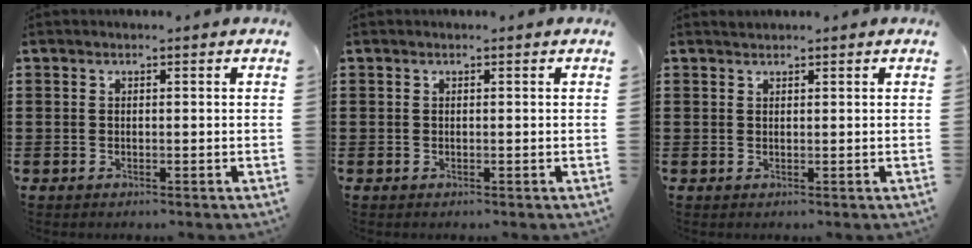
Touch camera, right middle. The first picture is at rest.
{"total": 0.0}
{"total": 0.6, "force": [0.6, 0.2, 0.0], "torque": [-0.002, 0.001, 0.012]}